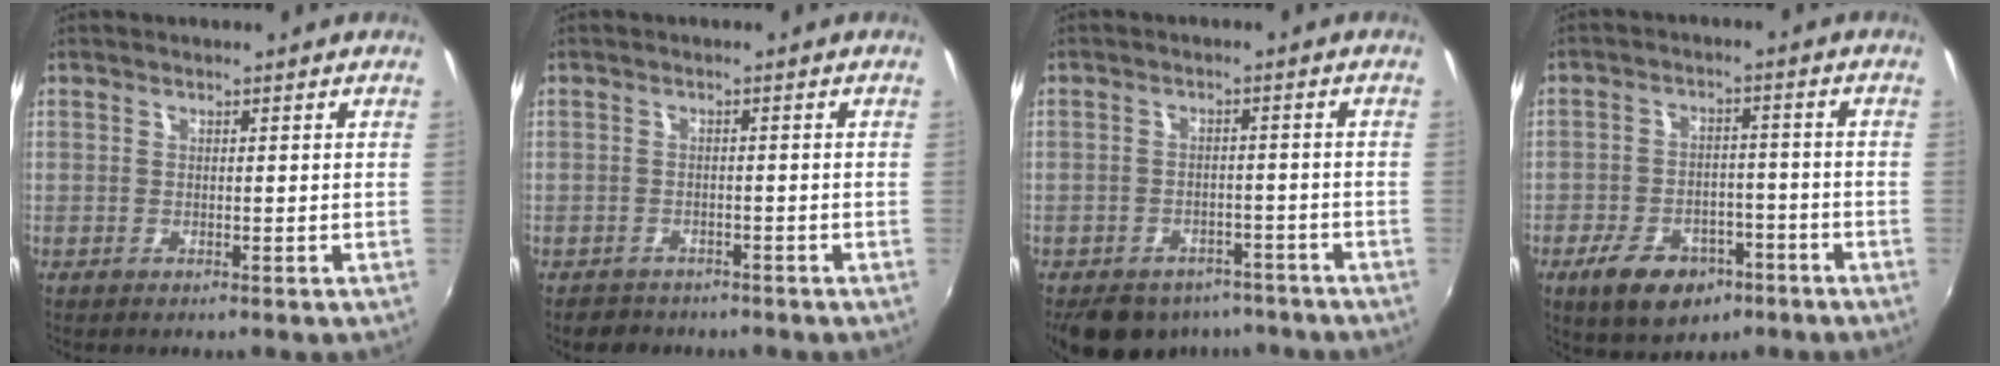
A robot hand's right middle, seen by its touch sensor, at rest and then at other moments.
{"total": 3.9, "force": [-3.2, 2.2, 0.6], "torque": [-0.021, -0.002, -0.051]}
{"total": 13.0, "force": [-9.7, 7.1, 4.9], "torque": [-0.113, 0.005, -0.123]}
{"total": 11.4, "force": [-6.8, 6.8, 6.2], "torque": [-0.142, 0.002, -0.098]}